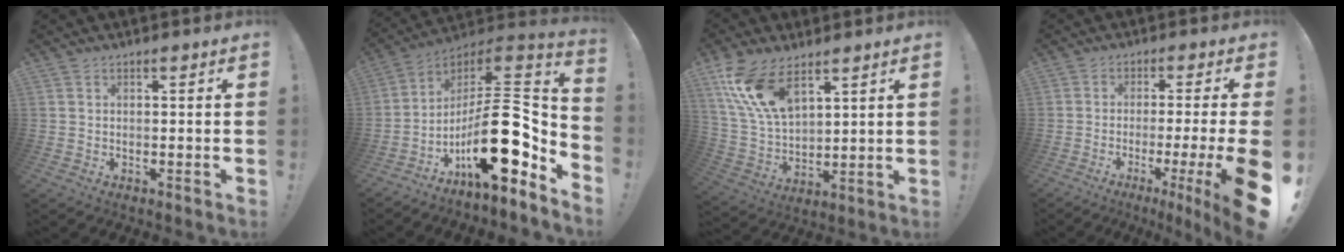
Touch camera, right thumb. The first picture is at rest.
{"total": 22.4, "force": [-6.2, 8.9, 19.5], "torque": [-0.325, 0.016, -0.098]}
{"total": 15.5, "force": [9.4, 7.8, 9.5], "torque": [-0.208, -0.045, 0.180]}
{"total": 11.9, "force": [-3.8, 0.0, 11.3], "torque": [-0.163, 0.007, -0.050]}